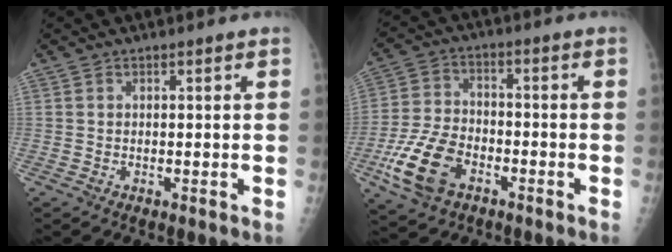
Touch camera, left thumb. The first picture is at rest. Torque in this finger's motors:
{"motor_torque": [-1.18, 1.98, 0.15, 0.18, 0.20]}